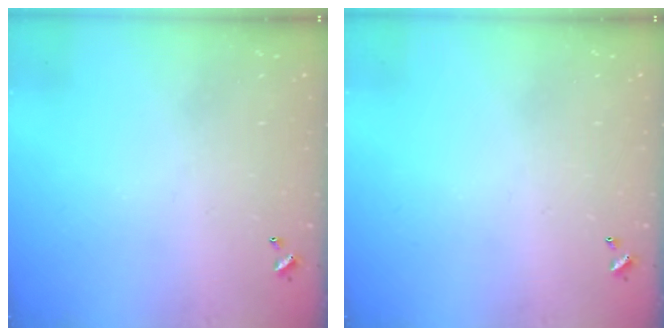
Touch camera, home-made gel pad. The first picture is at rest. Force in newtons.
{"total": 0.0}